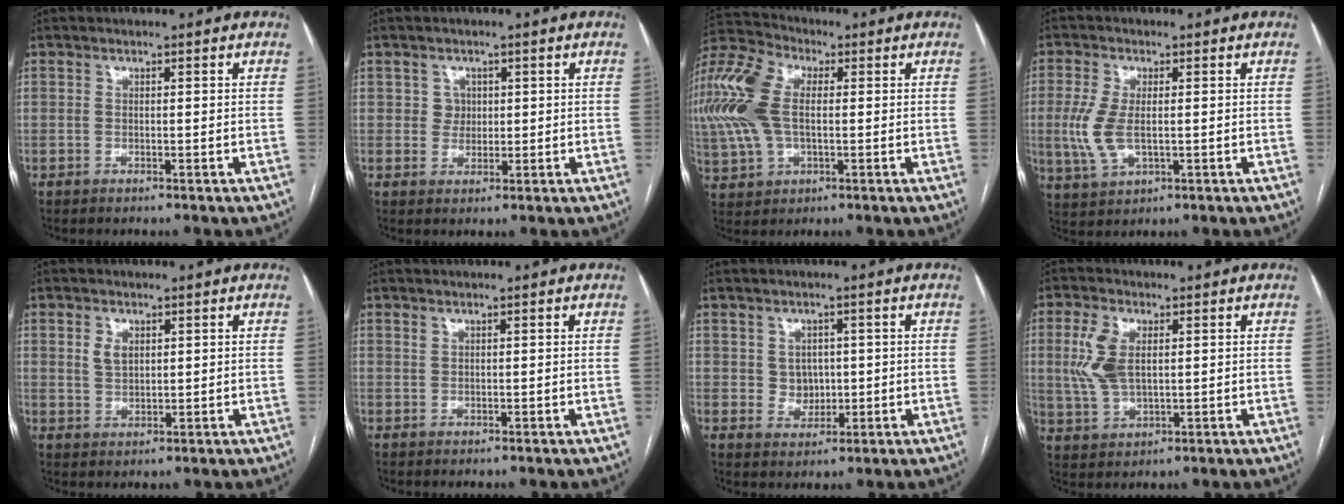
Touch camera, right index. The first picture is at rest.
{"total": 2.4, "force": [0.7, 2.3, 0.4], "torque": [-0.002, 0.002, 0.009]}
{"total": 18.0, "force": [1.7, 10.6, 14.4], "torque": [-0.378, 0.022, 0.032]}
{"total": 6.5, "force": [-0.4, 2.9, 5.8], "torque": [-0.143, -0.007, -0.003]}
{"total": 2.9, "force": [1.1, 1.8, 1.9], "torque": [-0.036, 0.002, 0.025]}
{"total": 0.5, "force": [0.5, 0.1, 0.0], "torque": [-0.006, 0.002, 0.011]}
{"total": 3.5, "force": [0.6, 3.2, 1.3], "torque": [-0.017, 0.007, 0.016]}
{"total": 6.9, "force": [1.7, 3.3, 5.8], "torque": [-0.150, 0.010, 0.037]}